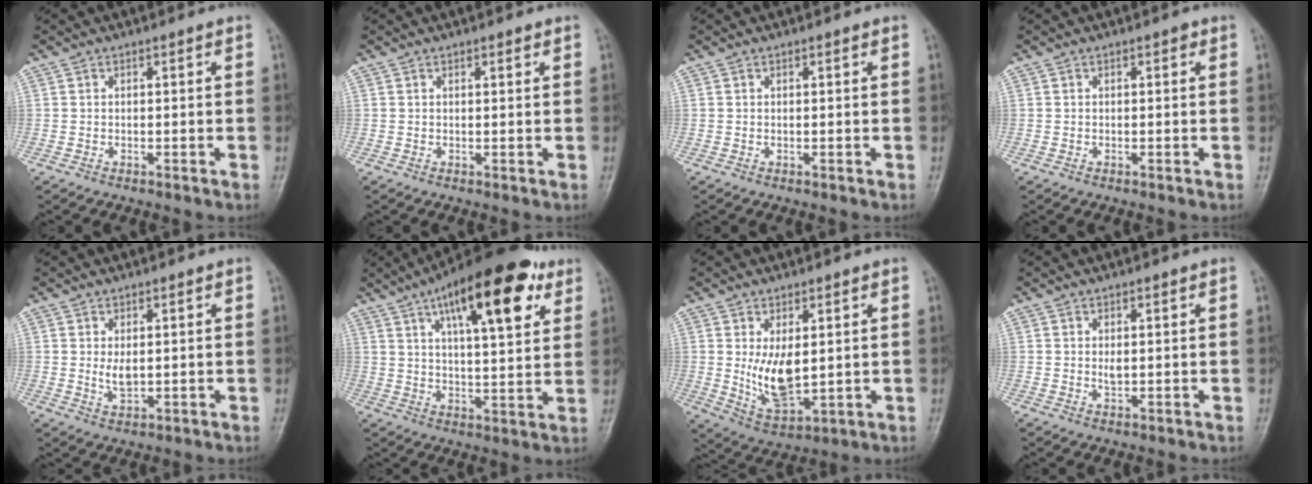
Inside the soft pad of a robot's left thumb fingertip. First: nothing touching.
{"total": 0.9, "force": [0.6, 0.4, 0.6], "torque": [-0.005, -0.001, 0.007]}
{"total": 0.0}
{"total": 0.6, "force": [0.2, 0.4, 0.4], "torque": [0.000, 0.002, -0.002]}
{"total": 3.3, "force": [0.6, 1.8, 2.7], "torque": [-0.042, -0.011, 0.016]}
{"total": 20.3, "force": [10.3, 7.0, 16.0], "torque": [-0.220, -0.019, 0.156]}
{"total": 9.1, "force": [1.2, 4.7, 7.7], "torque": [-0.124, -0.026, 0.038]}
{"total": 1.9, "force": [0.5, 0.9, 1.5], "torque": [-0.023, -0.005, 0.010]}